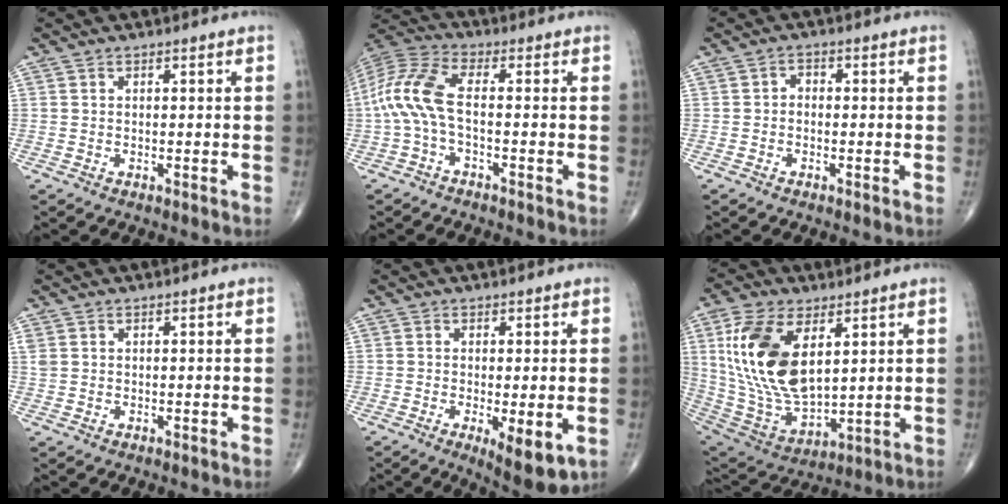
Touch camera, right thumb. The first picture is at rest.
{"total": 9.8, "force": [-1.3, 3.7, 9.0], "torque": [-0.216, 0.034, -0.035]}
{"total": 1.6, "force": [-0.3, 1.3, 1.0], "torque": [-0.004, 0.008, -0.012]}
{"total": 1.3, "force": [0.5, 1.0, 0.7], "torque": [-0.019, 0.008, 0.015]}
{"total": 8.0, "force": [-2.3, 2.5, 7.2], "torque": [-0.105, -0.022, -0.029]}
{"total": 19.8, "force": [5.7, 10.4, 15.8], "torque": [-0.305, -0.028, 0.119]}